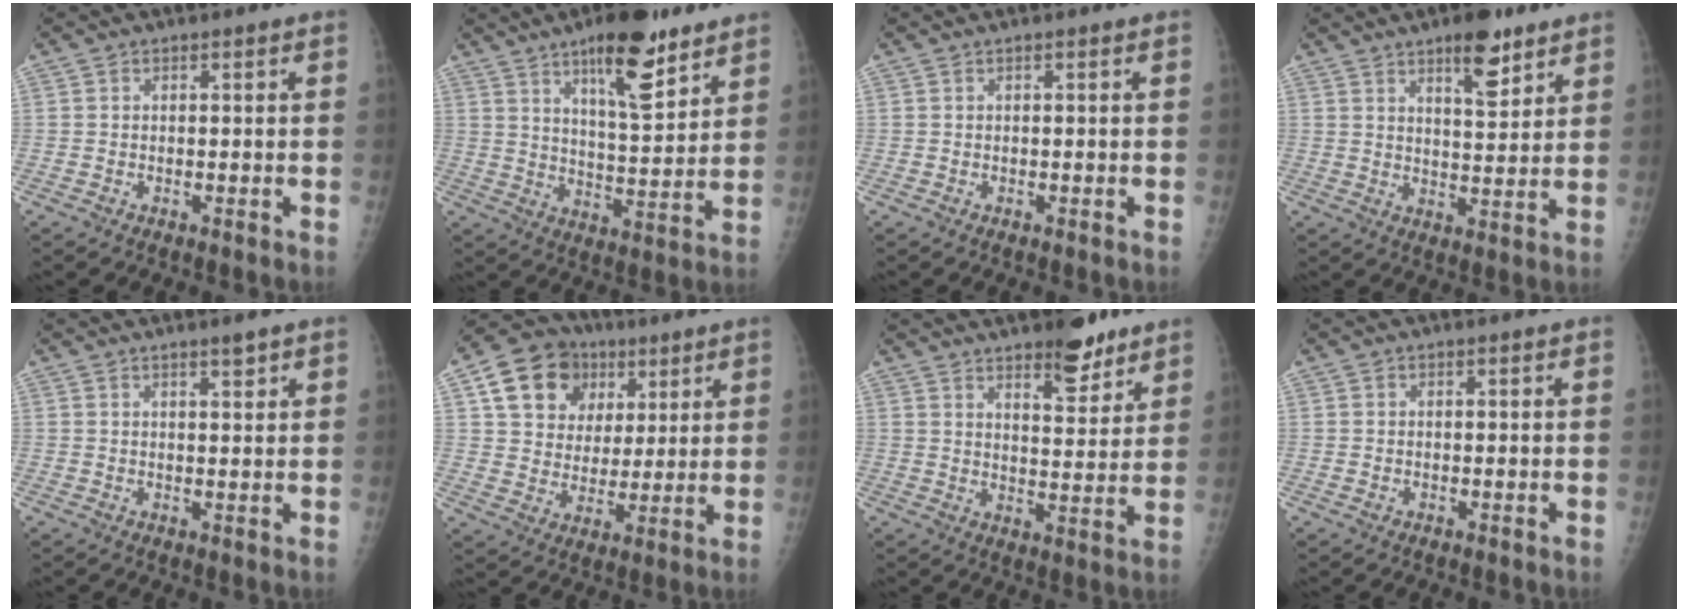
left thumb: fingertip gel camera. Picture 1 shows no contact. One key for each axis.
{"total": 14.0, "fx": 8.9, "fy": 4.3, "fz": 9.9, "tx": -0.128, "ty": -0.055, "tz": 0.139}
{"total": 0.0}
{"total": 8.6, "fx": 5.6, "fy": 3.0, "fz": 5.8, "tx": -0.069, "ty": -0.035, "tz": 0.083}
{"total": 2.0, "fx": 1.5, "fy": 0.2, "fz": 1.3, "tx": -0.017, "ty": -0.012, "tz": 0.026}
{"total": 15.1, "fx": 6.6, "fy": 12.1, "fz": 6.0, "tx": -0.066, "ty": -0.004, "tz": 0.113}
{"total": 10.5, "fx": 7.3, "fy": 3.7, "fz": 6.5, "tx": -0.067, "ty": -0.046, "tz": 0.107}
{"total": 0.6, "fx": 0.0, "fy": 0.6, "fz": 0.3, "tx": -0.003, "ty": 0.000, "tz": 0.000}